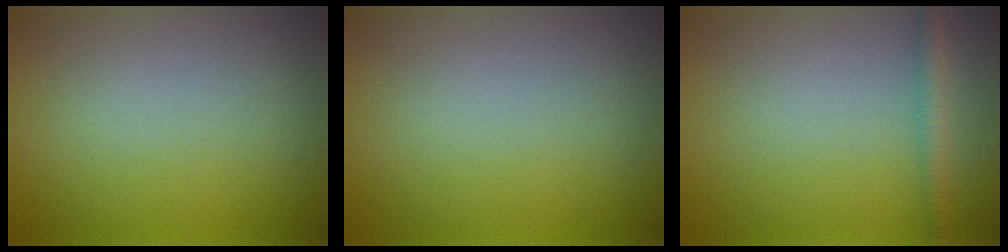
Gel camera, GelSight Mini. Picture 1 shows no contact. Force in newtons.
{"total": 0.0}
{"total": 1.7, "press": 1.7, "slide": 0.1}